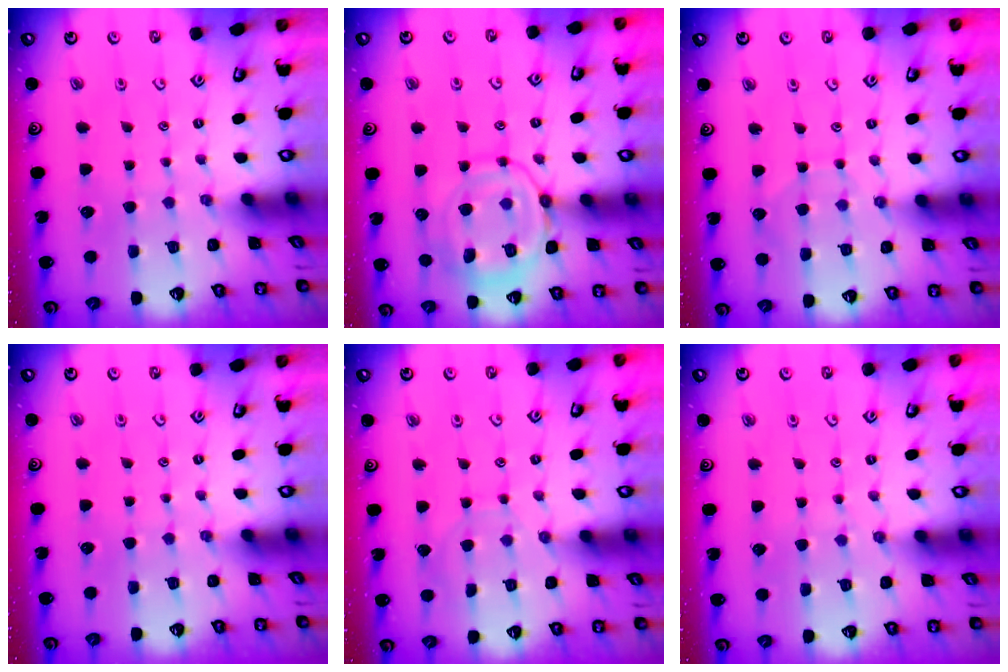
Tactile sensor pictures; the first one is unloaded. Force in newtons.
{"total": 13.7, "press": 13.7, "slide": 1.2}
{"total": 5.2, "press": 5.2, "slide": 0.4}
{"total": 0.0}
{"total": 4.7, "press": 4.7, "slide": 0.3}
{"total": 2.7, "press": 2.7, "slide": 0.5}